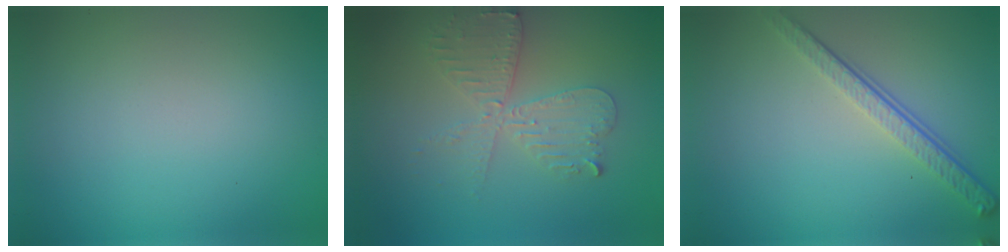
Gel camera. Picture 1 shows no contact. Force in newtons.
{"total": 4.2, "press": 3.6, "slide": 2.2}
{"total": 4.0, "press": 2.8, "slide": 2.9}